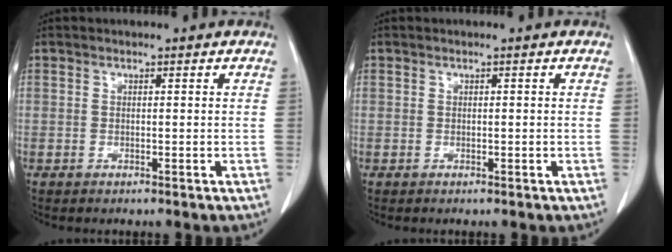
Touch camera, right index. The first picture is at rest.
{"total": 0.0}